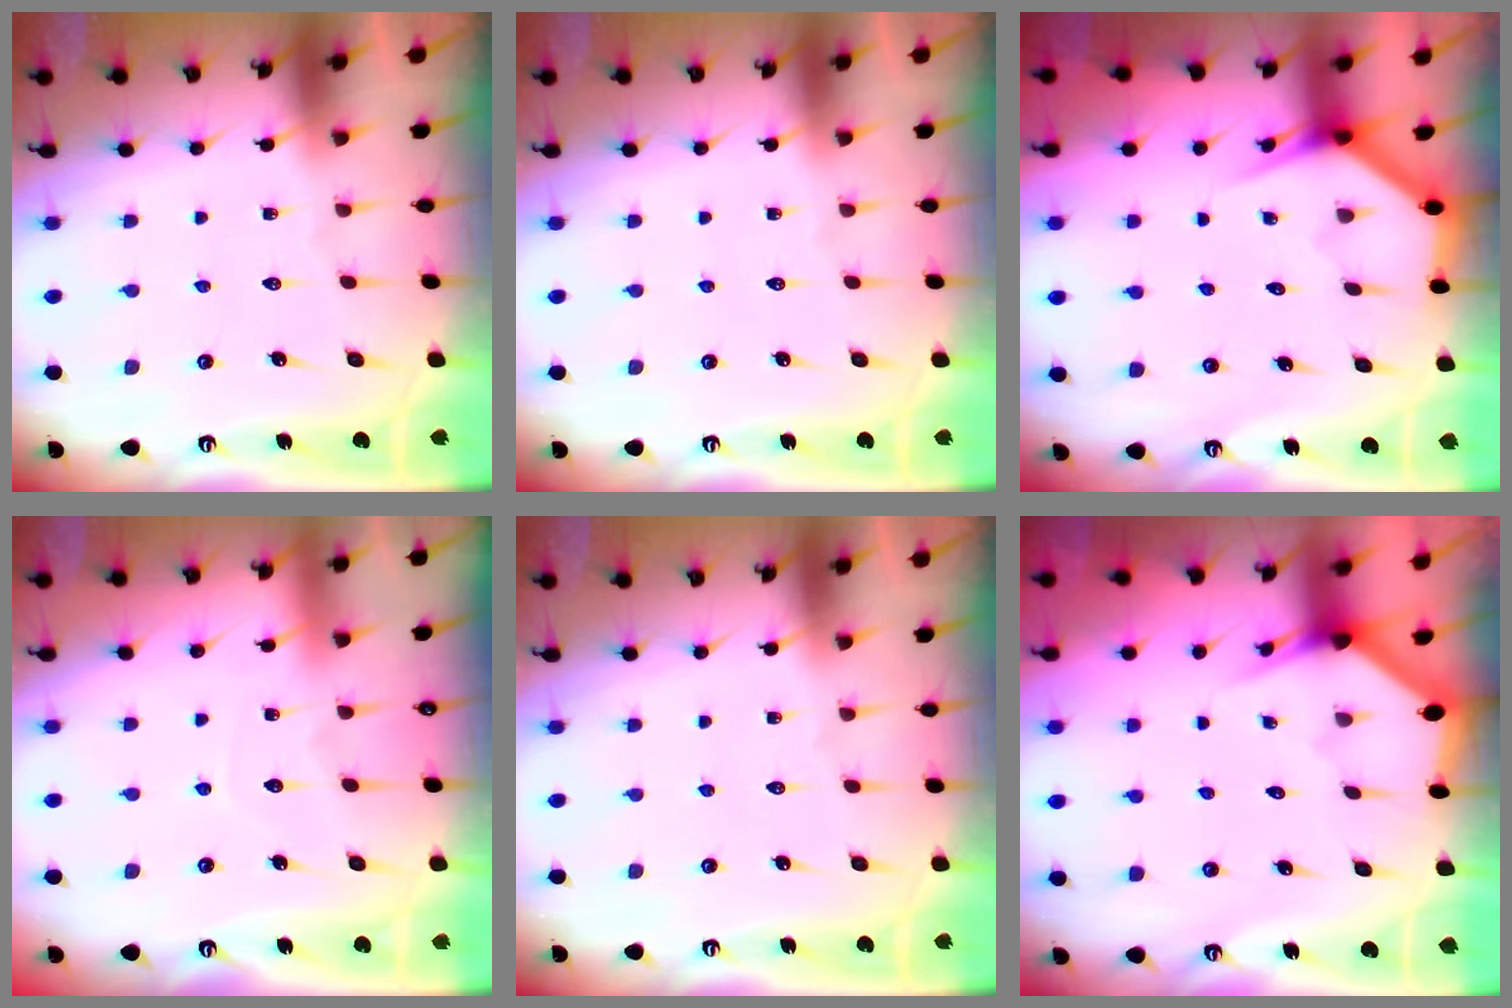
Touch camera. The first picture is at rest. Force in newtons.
{"total": 0.0}
{"total": 3.6, "press": 3.5, "slide": 0.3}
{"total": 4.5, "press": 4.4, "slide": 0.5}
{"total": 0.0}
{"total": 3.5, "press": 3.5, "slide": 0.1}